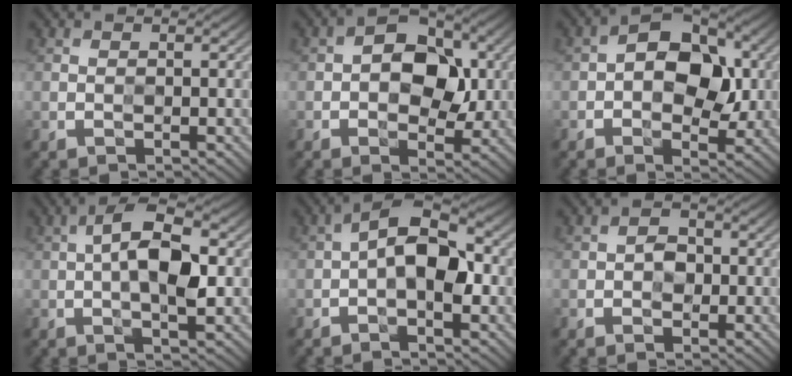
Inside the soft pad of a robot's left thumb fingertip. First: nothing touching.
{"total": 8.5, "force": [0.6, 5.4, 6.5], "torque": [-0.090, 0.006, 0.001]}
{"total": 9.8, "force": [0.5, 6.1, 7.6], "torque": [-0.106, 0.009, -0.003]}
{"total": 9.1, "force": [0.3, 3.7, 8.3], "torque": [-0.143, 0.018, -0.006]}
{"total": 9.1, "force": [-0.4, 4.6, 7.8], "torque": [-0.127, 0.020, -0.019]}
{"total": 2.1, "force": [-0.2, 1.6, 1.4], "torque": [-0.025, 0.001, -0.009]}